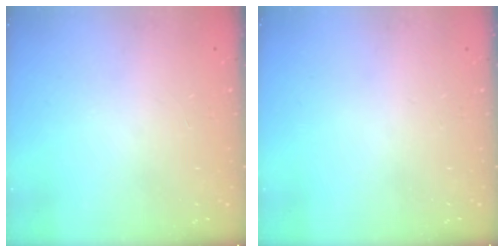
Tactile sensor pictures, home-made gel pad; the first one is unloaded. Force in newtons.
{"total": 0.0}